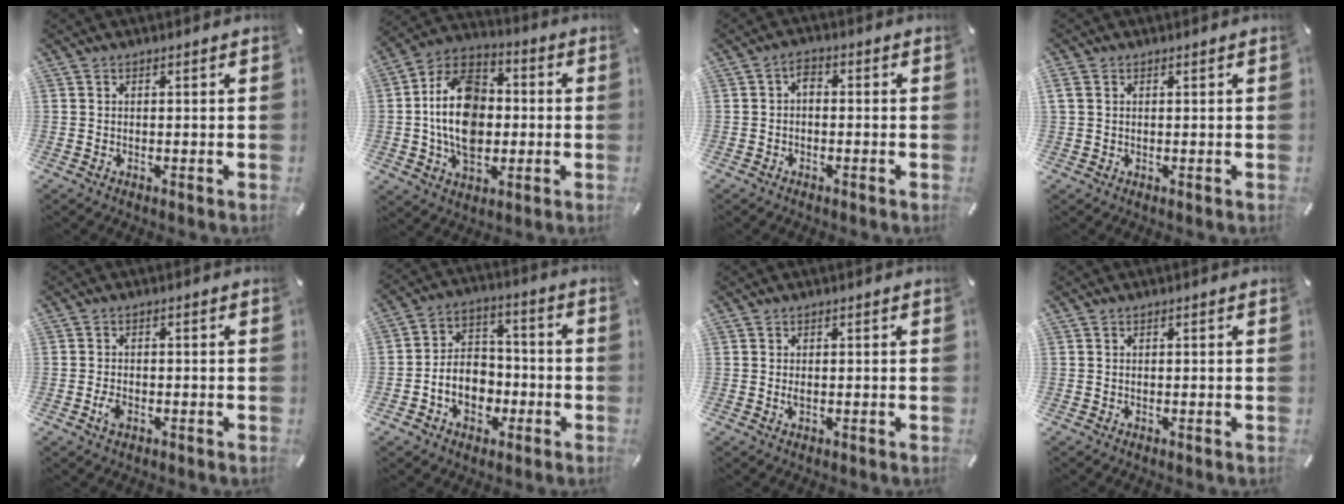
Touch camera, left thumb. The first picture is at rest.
{"total": 17.0, "force": [-1.0, 12.2, 11.8], "torque": [-0.239, 0.011, -0.022]}
{"total": 2.3, "force": [-0.6, 1.4, 1.7], "torque": [-0.034, 0.011, -0.014]}
{"total": 1.2, "force": [0.4, 0.9, 0.7], "torque": [-0.016, 0.003, 0.007]}
{"total": 2.7, "force": [-1.1, 1.5, 1.9], "torque": [-0.048, -0.002, -0.022]}
{"total": 10.1, "force": [-3.2, 8.3, 4.8], "torque": [-0.088, 0.026, -0.056]}
{"total": 1.0, "force": [0.0, 0.4, 0.9], "torque": [-0.018, 0.001, -0.001]}
{"total": 0.0}